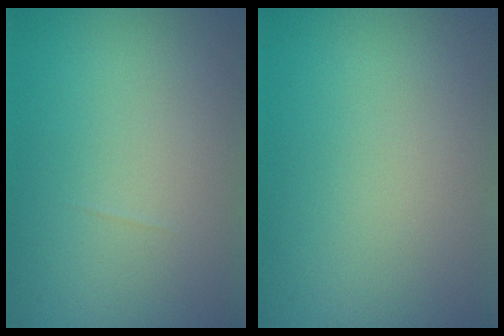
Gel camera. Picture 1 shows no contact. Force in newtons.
{"total": 0.0}